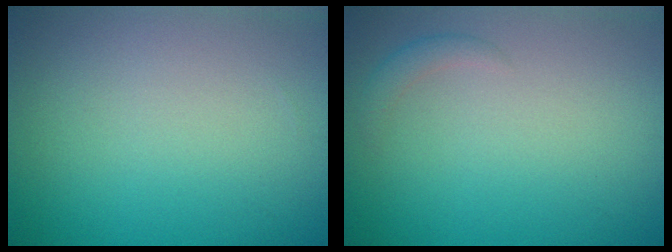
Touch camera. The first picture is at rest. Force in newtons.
{"total": 1.1, "press": 1.1, "slide": 0.1}